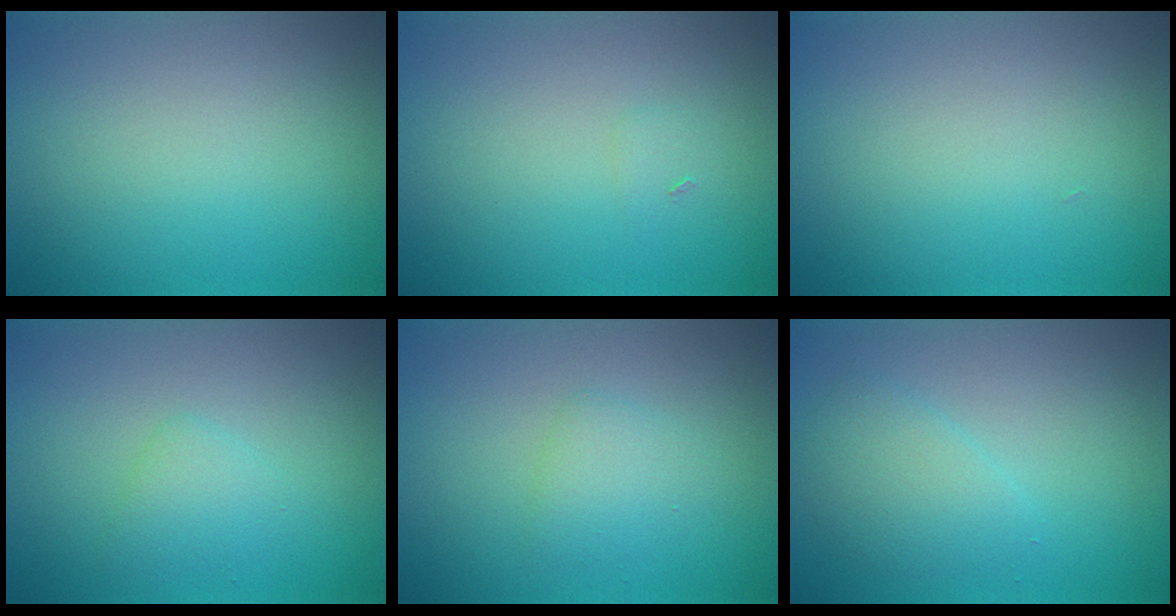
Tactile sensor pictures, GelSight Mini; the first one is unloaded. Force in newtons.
{"total": 0.5, "press": 0.5, "slide": 0.1}
{"total": 0.0}
{"total": 1.6, "press": 1.6, "slide": 0.2}
{"total": 1.9, "press": 1.9, "slide": 0.1}
{"total": 2.6, "press": 2.6, "slide": 0.3}